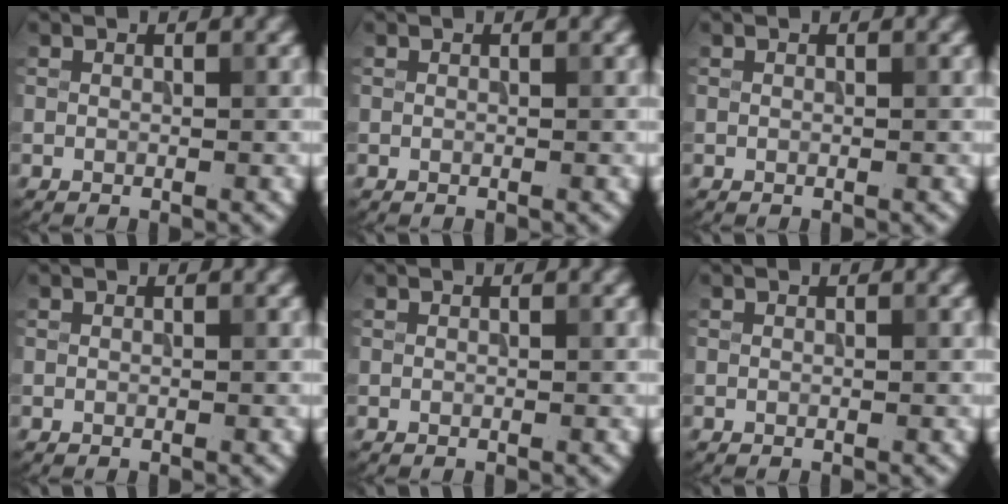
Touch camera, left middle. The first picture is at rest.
{"total": 0.0}
{"total": 0.0}
{"total": 0.0}
{"total": 0.0}
{"total": 0.0}